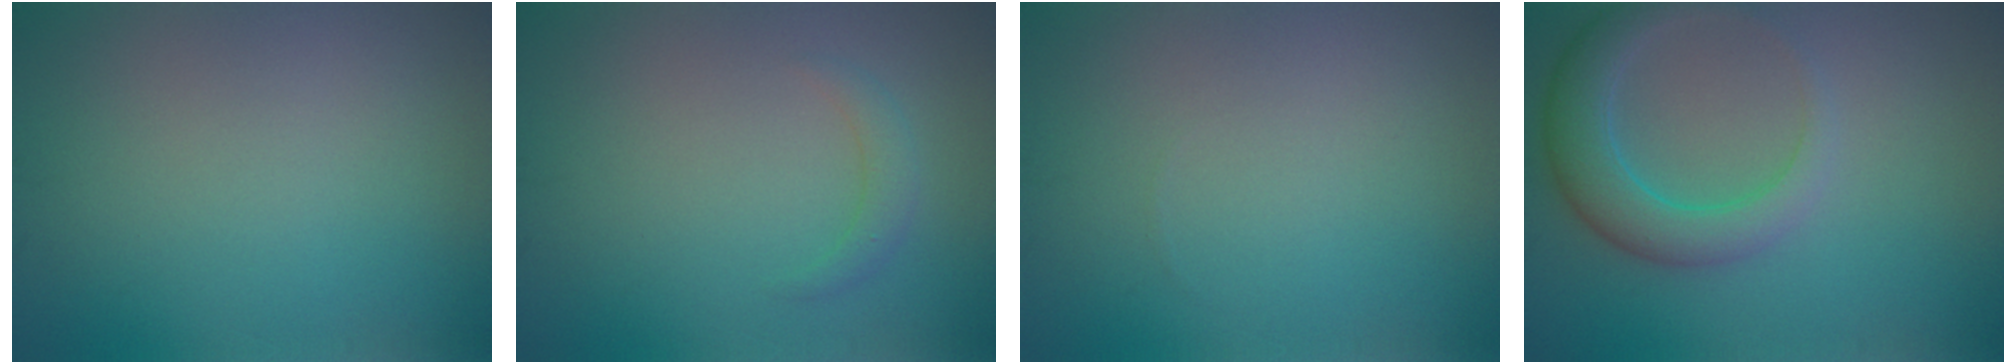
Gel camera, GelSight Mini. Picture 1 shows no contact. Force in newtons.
{"total": 1.4, "press": 1.4, "slide": 0.0}
{"total": 0.0}
{"total": 4.5, "press": 4.5, "slide": 0.1}